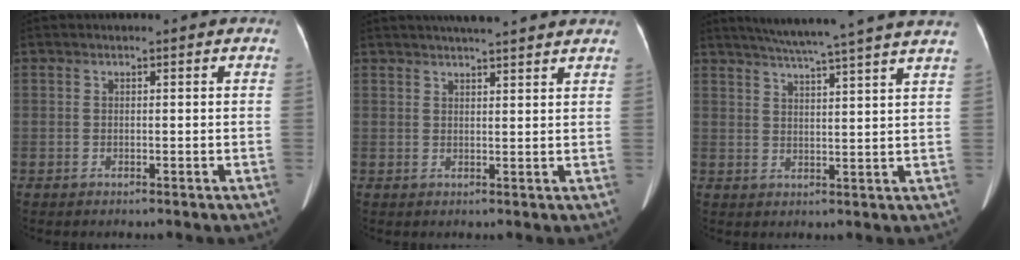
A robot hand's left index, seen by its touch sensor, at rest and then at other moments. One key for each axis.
{"total": 9.9, "fx": 8.7, "fy": 0.7, "fz": 4.8, "tx": -0.070, "ty": 0.028, "tz": 0.104}
{"total": 16.7, "fx": 14.4, "fy": -1.5, "fz": 8.4, "tx": -0.140, "ty": 0.000, "tz": 0.183}